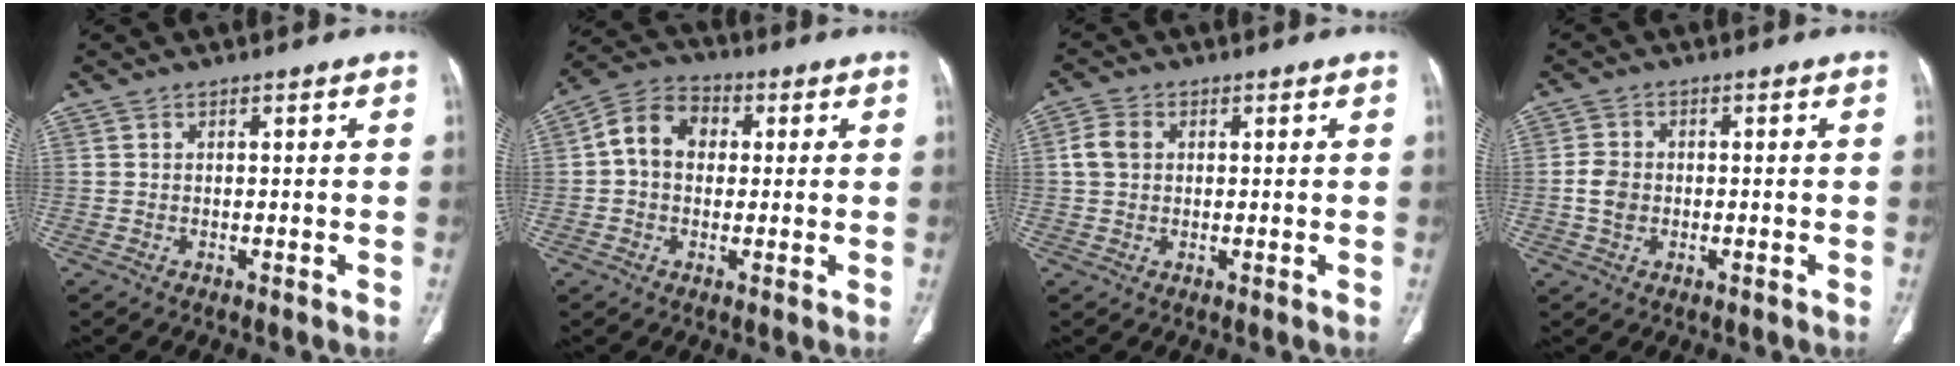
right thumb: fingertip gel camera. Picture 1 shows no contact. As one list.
[{"total": 8.3, "force": [0.4, 6.7, 4.9], "torque": [-0.067, 0.025, -0.007]}, {"total": 4.0, "force": [0.7, 3.2, 2.3], "torque": [-0.046, 0.008, 0.010]}, {"total": 3.8, "force": [-0.6, 3.0, 2.3], "torque": [-0.040, 0.009, -0.014]}]